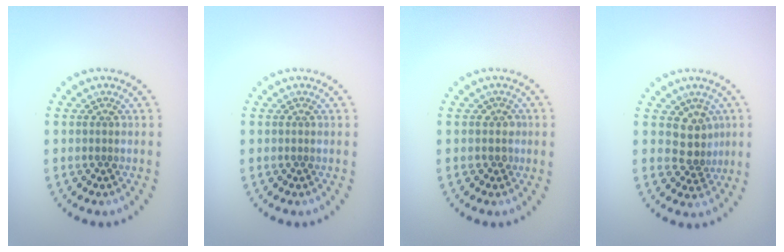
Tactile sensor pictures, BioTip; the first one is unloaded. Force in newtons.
{"total": 0.0}
{"total": 1.0, "press": 0.8, "slide": 0.6}
{"total": 2.8, "press": 2.1, "slide": 1.8}